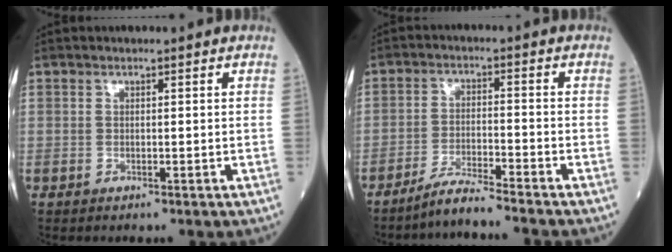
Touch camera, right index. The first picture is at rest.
{"total": 5.4, "force": [-4.9, -1.1, 2.0], "torque": [-0.041, -0.023, -0.096]}